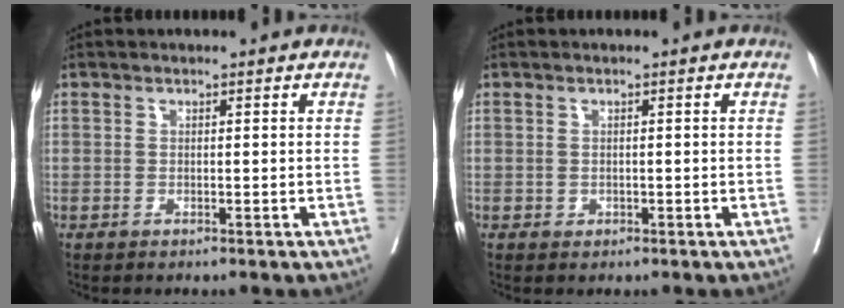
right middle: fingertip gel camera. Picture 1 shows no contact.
{"total": 0.6, "force": [-0.1, 0.5, 0.2], "torque": [-0.004, 0.001, 0.002]}